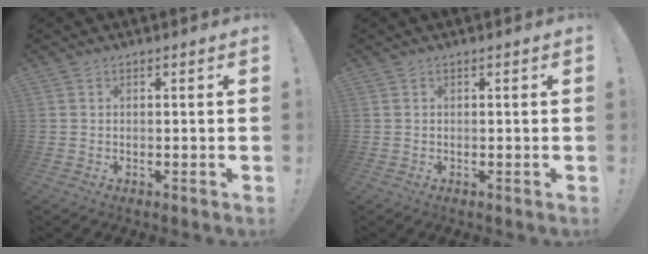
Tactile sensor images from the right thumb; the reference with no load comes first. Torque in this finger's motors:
{"motor_torque": [-0.09, 0.14, 0.05, -0.01, -0.03]}